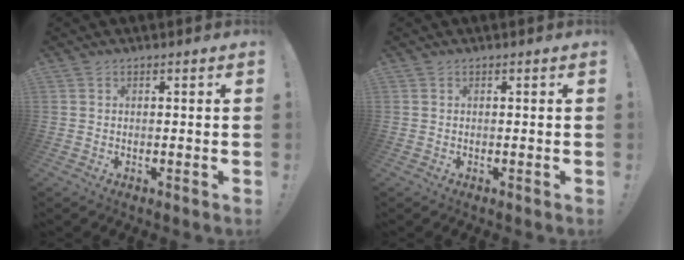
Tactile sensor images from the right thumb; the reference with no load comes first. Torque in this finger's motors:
{"motor_torque": [0.00, 0.00, 0.00, 0.00, 0.00]}